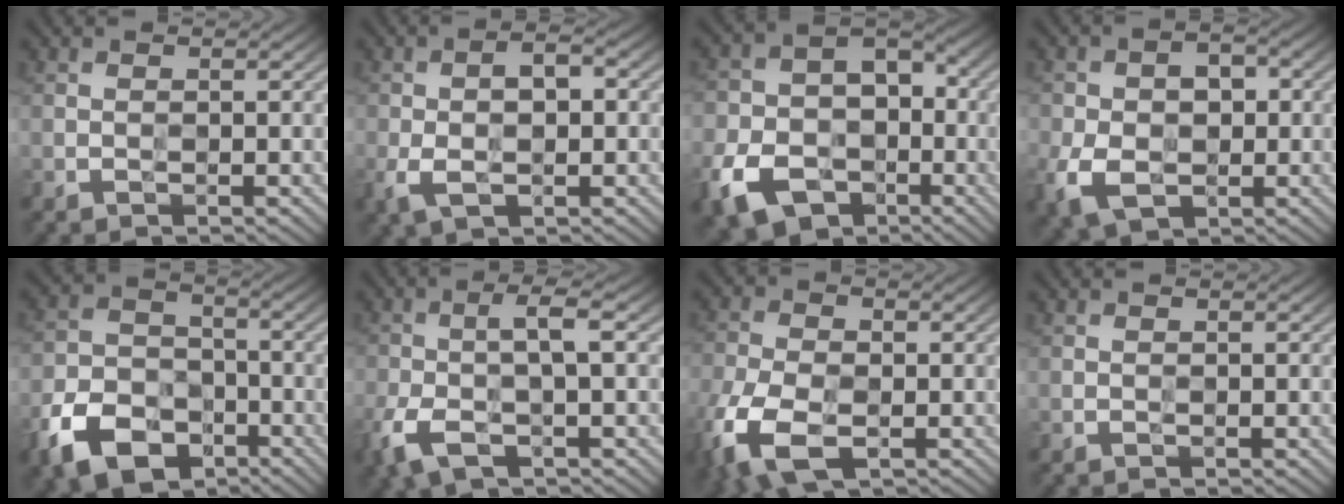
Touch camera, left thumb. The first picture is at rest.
{"total": 6.4, "force": [-1.1, 3.5, 5.2], "torque": [-0.108, -0.005, -0.023]}
{"total": 13.0, "force": [-5.7, 9.4, 7.0], "torque": [-0.145, -0.033, -0.110]}
{"total": 8.5, "force": [-2.0, 6.1, 5.6], "torque": [-0.118, -0.019, -0.034]}
{"total": 10.7, "force": [-6.1, 7.0, 5.5], "torque": [-0.124, -0.020, -0.126]}
{"total": 6.3, "force": [-2.2, 2.1, 5.5], "torque": [-0.123, 0.000, -0.051]}
{"total": 10.6, "force": [-4.8, 5.9, 7.4], "torque": [-0.195, -0.033, -0.094]}
{"total": 0.0}